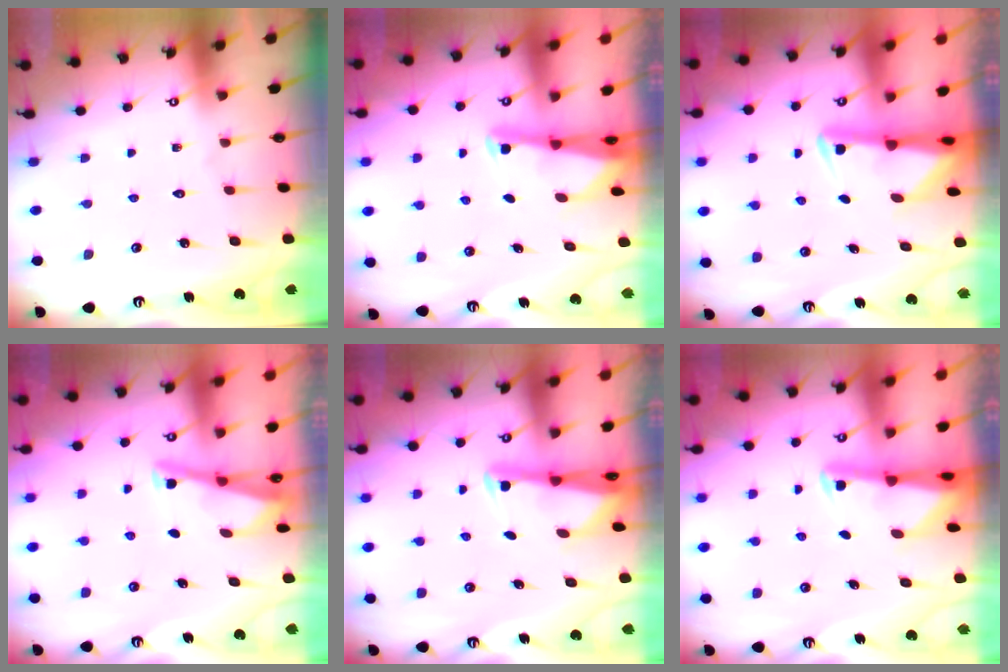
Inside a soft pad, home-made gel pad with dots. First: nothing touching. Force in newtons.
{"total": 2.4, "press": 2.4, "slide": 0.3}
{"total": 3.2, "press": 3.1, "slide": 0.6}
{"total": 3.0, "press": 3.0, "slide": 0.3}
{"total": 2.4, "press": 2.3, "slide": 0.5}
{"total": 2.4, "press": 2.4, "slide": 0.5}